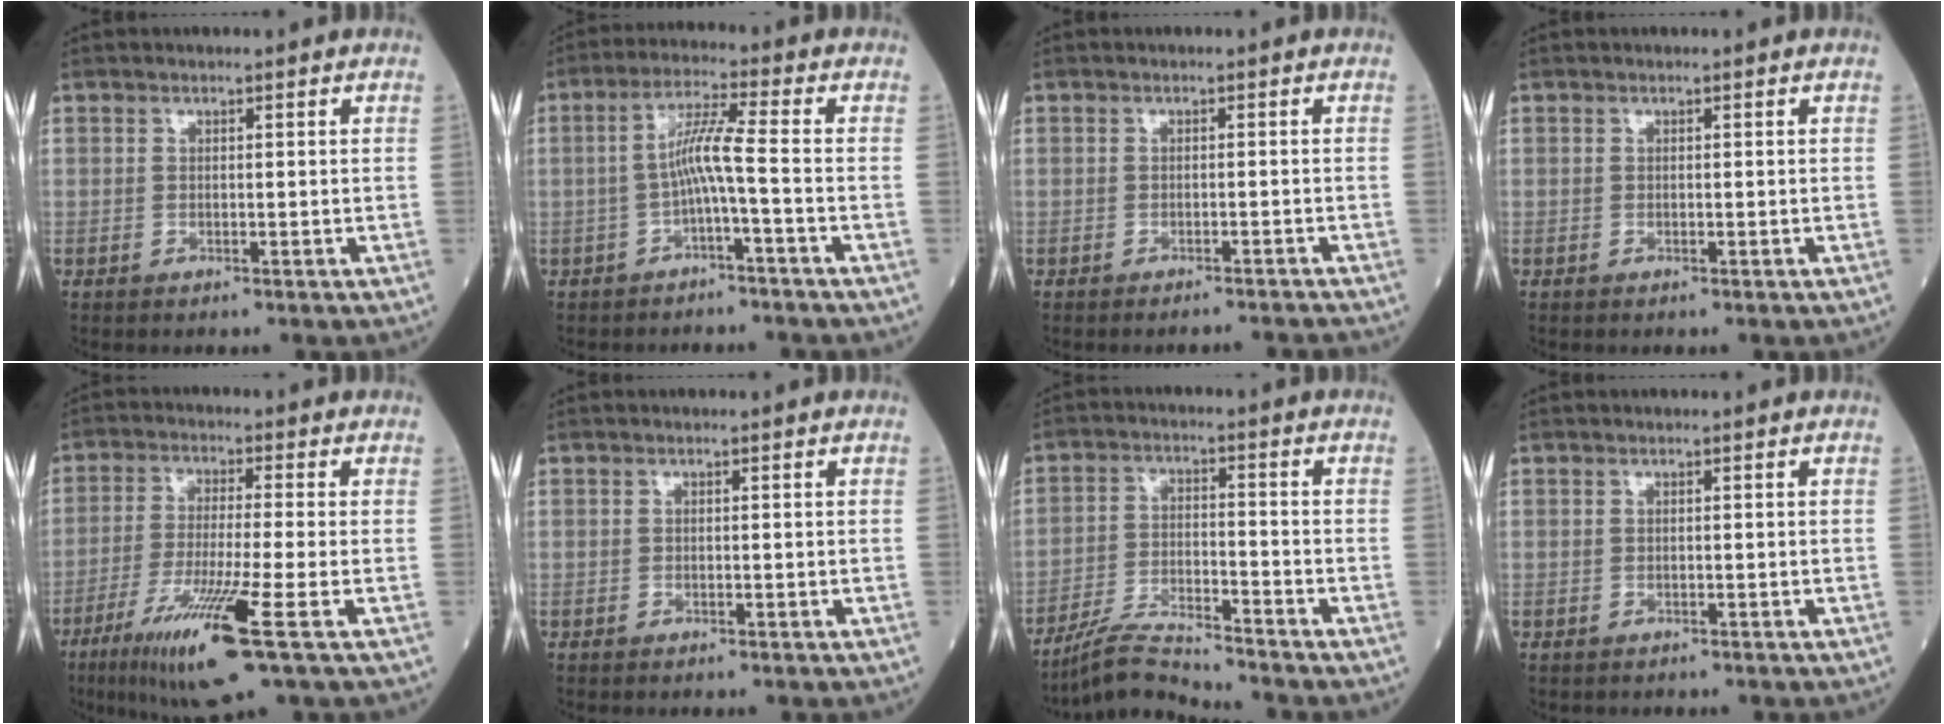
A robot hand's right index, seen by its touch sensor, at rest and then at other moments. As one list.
[{"total": 5.4, "force": [-1.4, -0.7, 5.2], "torque": [-0.101, 0.018, -0.026]}, {"total": 3.7, "force": [-3.7, -0.4, 0.4], "torque": [0.000, -0.009, -0.044]}, {"total": 0.0}, {"total": 12.5, "force": [-6.0, -0.5, 10.9], "torque": [-0.213, -0.036, -0.106]}, {"total": 0.0}, {"total": 7.6, "force": [-7.4, -0.7, 1.5], "torque": [-0.030, -0.012, -0.136]}, {"total": 0.6, "force": [-0.5, 0.3, 0.1], "torque": [-0.009, 0.001, -0.006]}]